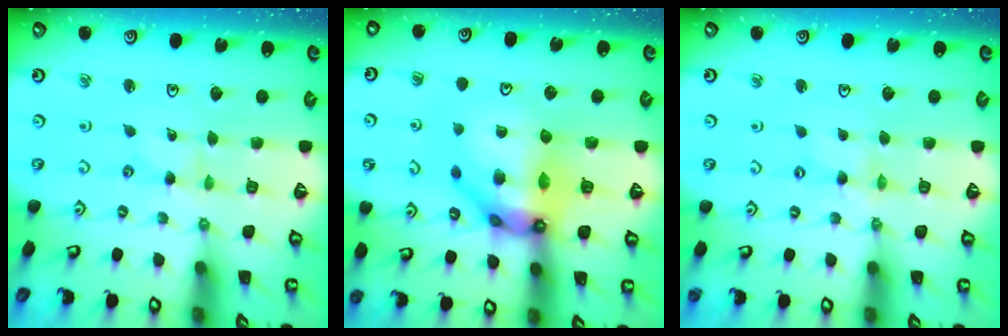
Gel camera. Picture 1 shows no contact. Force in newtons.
{"total": 16.1, "press": 16.0, "slide": 1.8}
{"total": 1.2, "press": 1.2, "slide": 0.2}